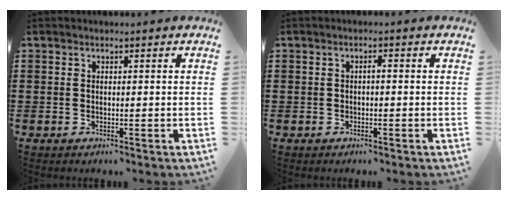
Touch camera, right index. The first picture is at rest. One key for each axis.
{"total": 0.9, "fx": -0.3, "fy": 0.2, "fz": 0.8, "tx": -0.017, "ty": -0.003, "tz": -0.005}